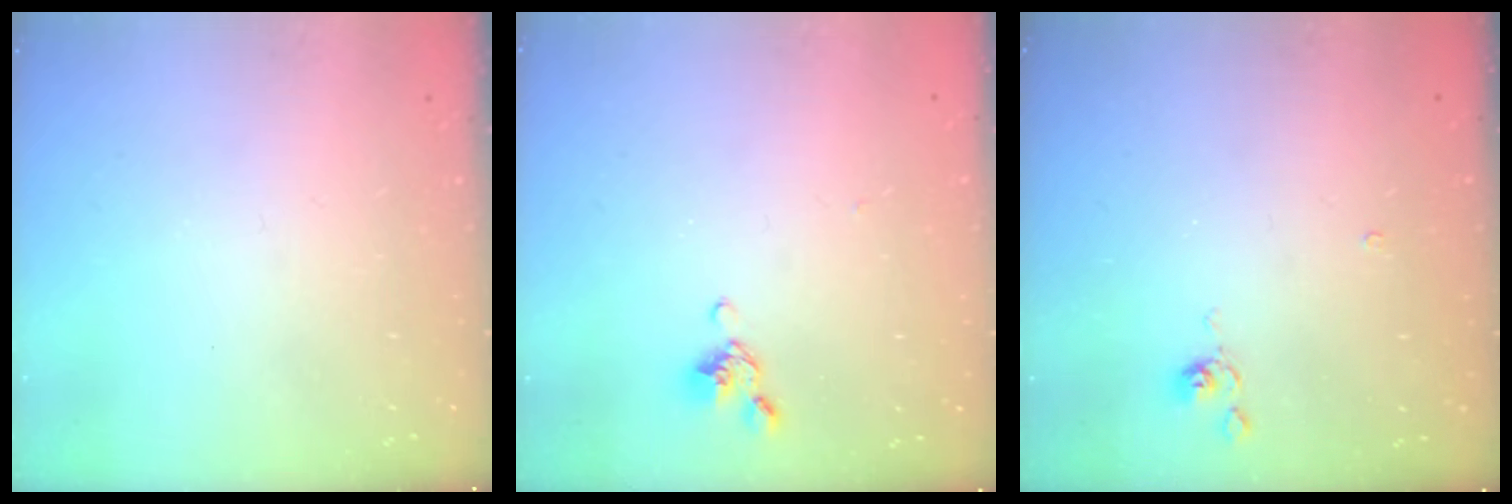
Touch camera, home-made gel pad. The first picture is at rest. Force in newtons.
{"total": 5.1, "press": 4.9, "slide": 1.0}
{"total": 3.5, "press": 3.5, "slide": 0.4}